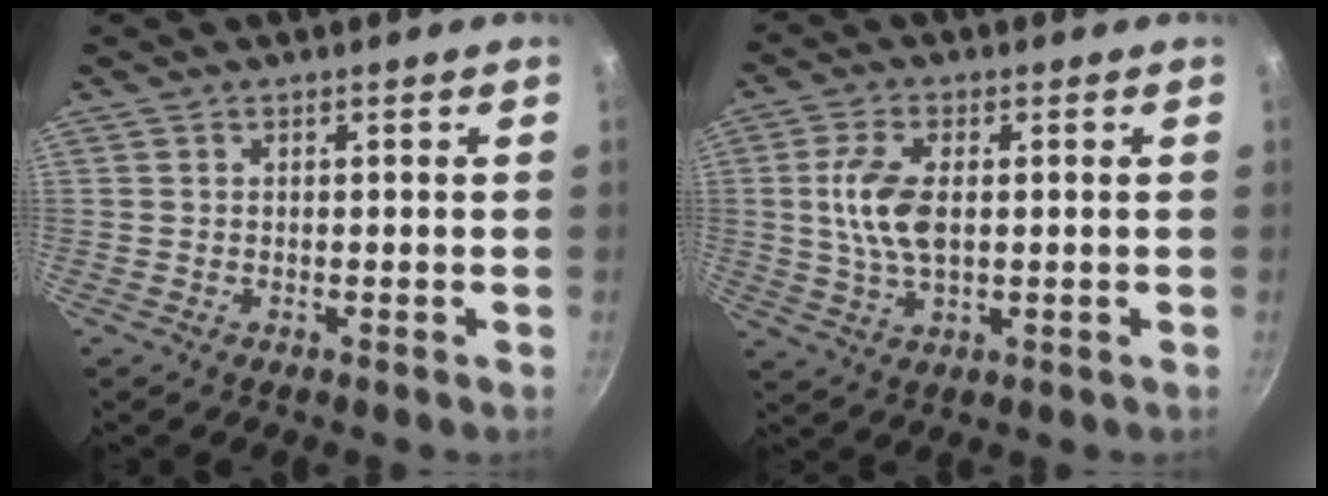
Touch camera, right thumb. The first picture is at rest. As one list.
[{"total": 9.3, "force": [0.9, 4.7, 7.9], "torque": [-0.168, -0.001, 0.019]}]